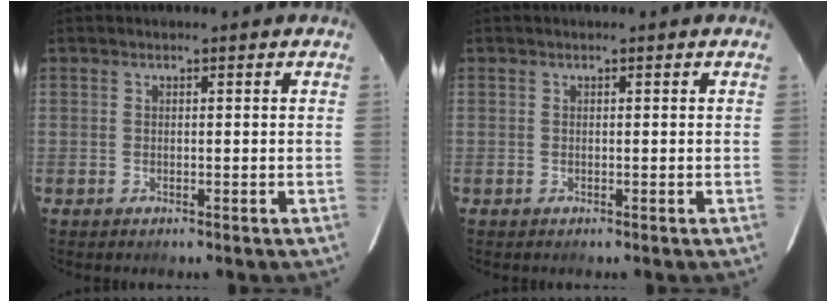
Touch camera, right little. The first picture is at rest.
{"total": 0.0}